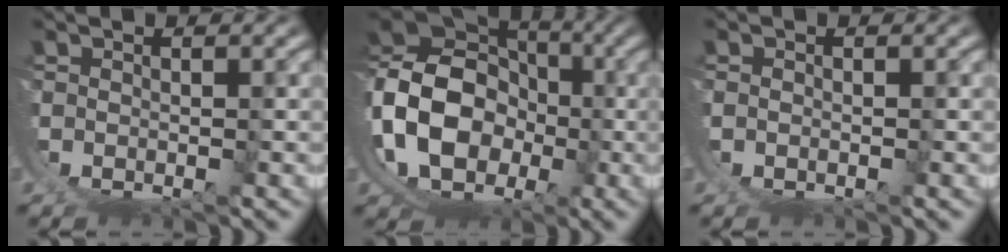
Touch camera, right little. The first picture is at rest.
{"total": 17.0, "force": [2.1, 14.0, 9.4], "torque": [-0.246, -0.051, 0.051]}
{"total": 0.6, "force": [-0.1, 0.5, 0.2], "torque": [-0.006, 0.001, -0.002]}